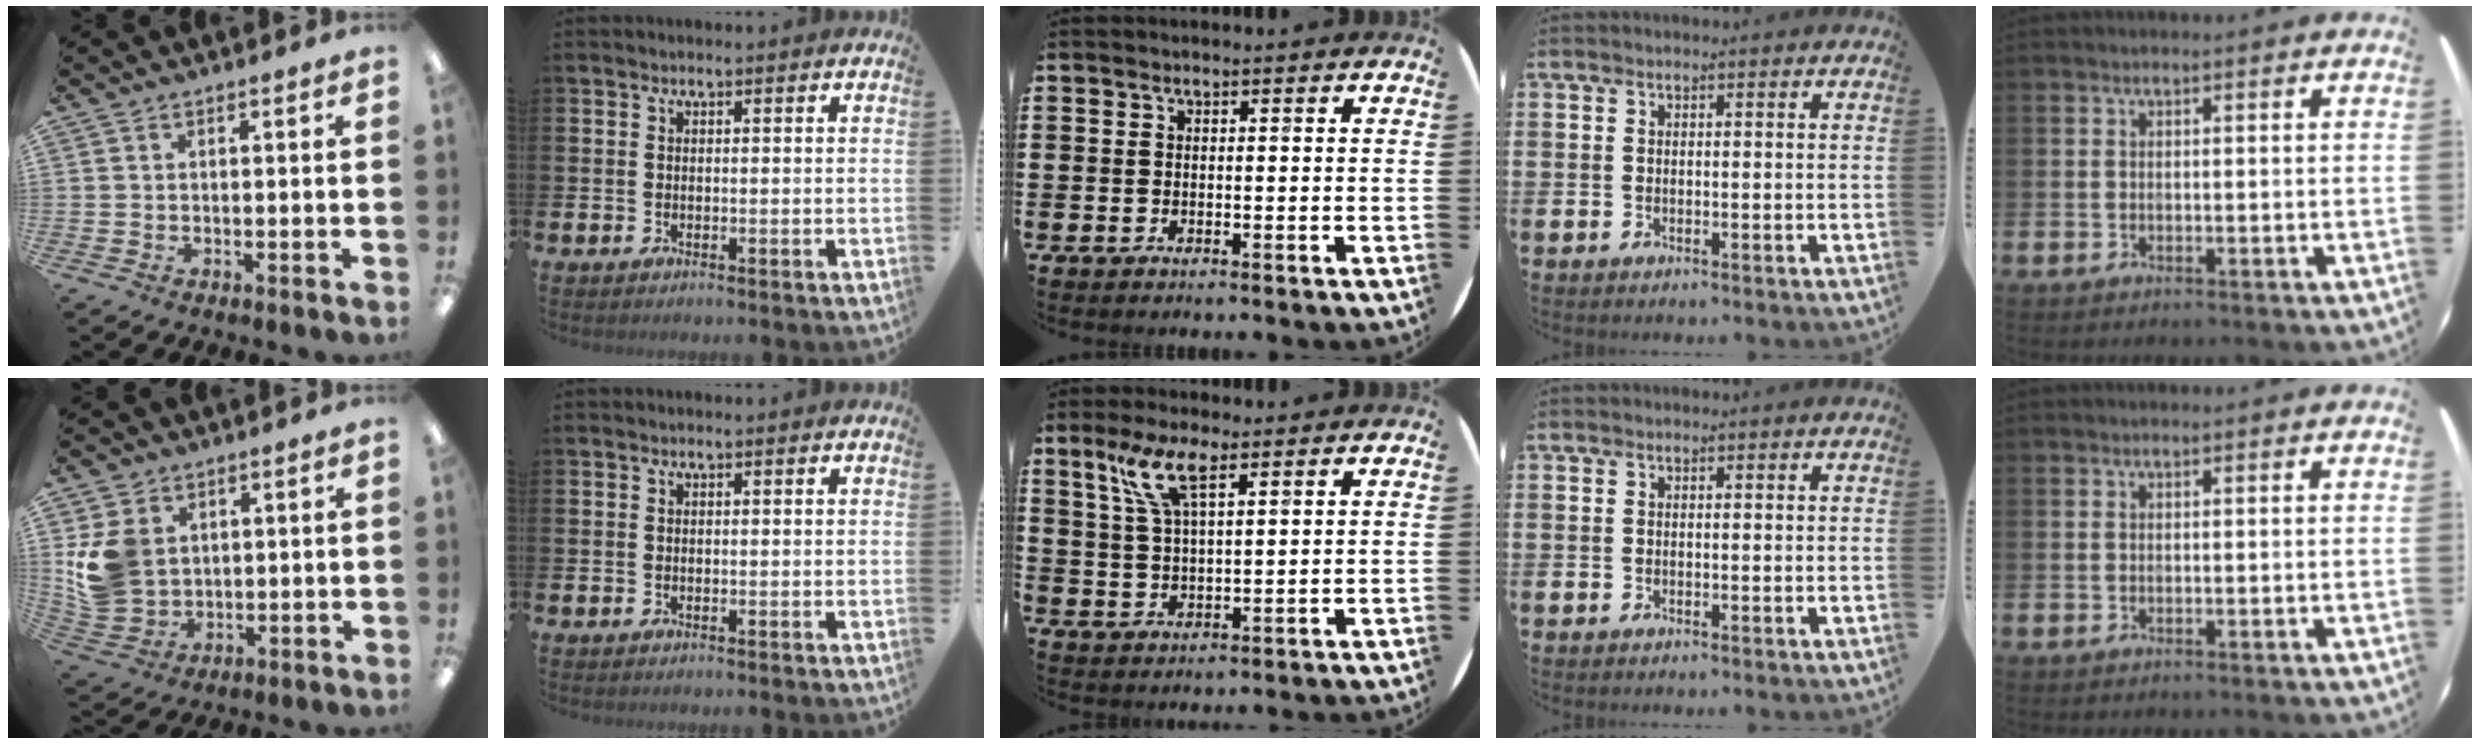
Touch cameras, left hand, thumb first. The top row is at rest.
{"thumb": {"total": 10.3, "force": [2.9, 8.7, 4.9], "torque": [-0.108, 0.003, 0.062]}, "middle": {"total": 6.5, "force": [4.1, 1.8, 4.8], "torque": [-0.106, 0.007, 0.071]}}